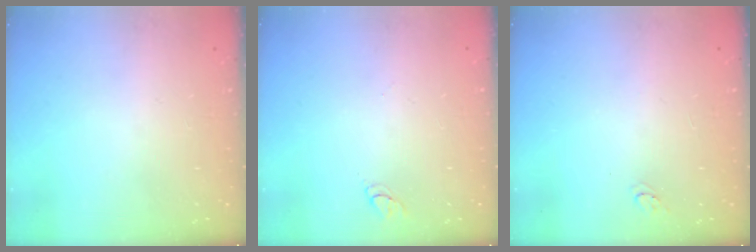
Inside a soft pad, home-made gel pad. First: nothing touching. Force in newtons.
{"total": 2.8, "press": 2.8, "slide": 0.3}
{"total": 3.3, "press": 3.3, "slide": 0.4}